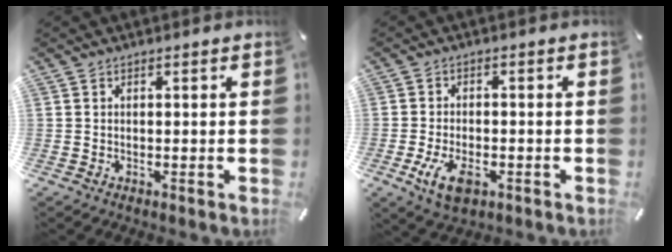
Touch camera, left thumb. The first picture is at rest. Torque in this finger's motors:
{"motor_torque": [0.00, 0.13, 0.14, 0.04, 0.04]}